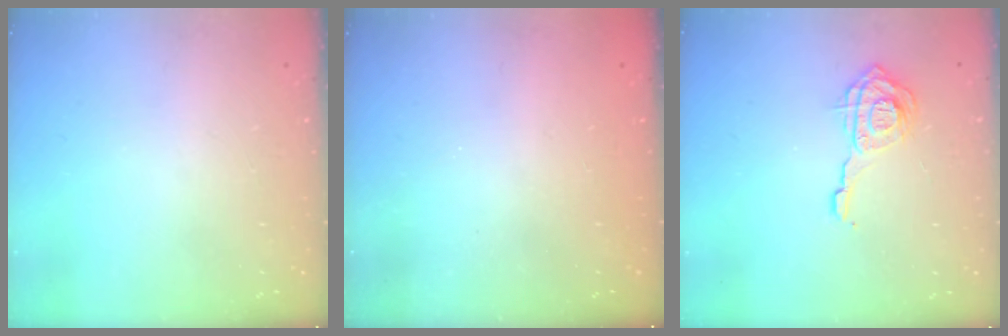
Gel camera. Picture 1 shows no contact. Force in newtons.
{"total": 2.5, "press": 2.4, "slide": 0.8}
{"total": 11.6, "press": 11.6, "slide": 1.1}